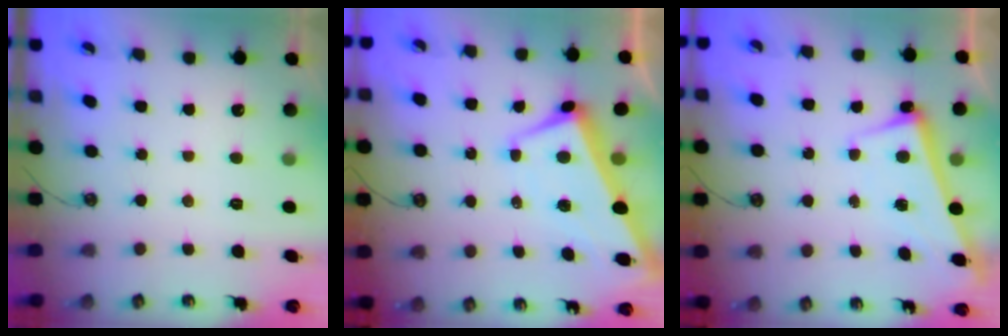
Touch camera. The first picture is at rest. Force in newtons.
{"total": 1.2, "press": 0.3, "slide": 1.1}
{"total": 2.6, "press": 2.5, "slide": 0.7}